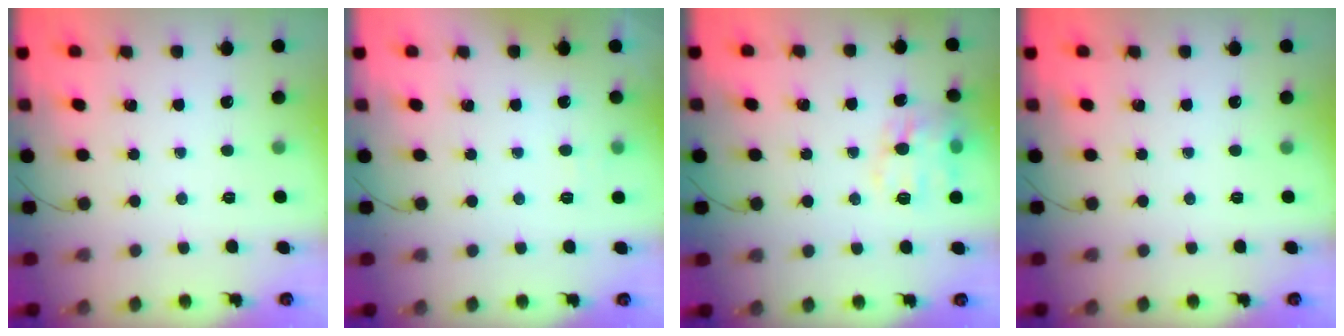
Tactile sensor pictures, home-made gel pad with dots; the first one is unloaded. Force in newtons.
{"total": 2.6, "press": 2.1, "slide": 1.5}
{"total": 11.3, "press": 11.3, "slide": 0.8}
{"total": 0.0}